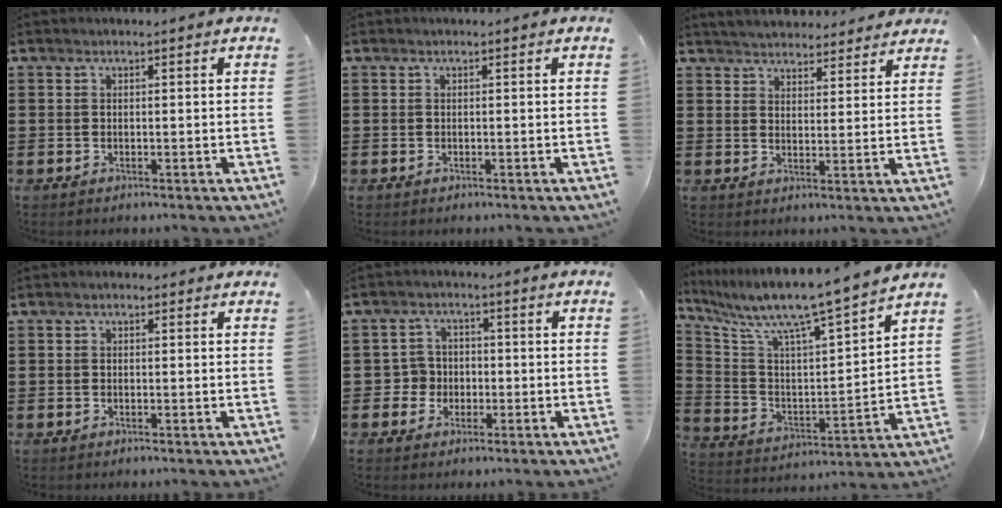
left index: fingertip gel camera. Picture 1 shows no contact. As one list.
[{"total": 0.0}, {"total": 3.8, "force": [3.7, 0.4, 0.2], "torque": [-0.018, -0.015, 0.067]}, {"total": 0.5, "force": [0.0, 0.5, 0.3], "torque": [-0.007, 0.004, -0.001]}, {"total": 3.6, "force": [-1.0, 3.4, 0.8], "torque": [-0.029, 0.005, -0.023]}, {"total": 8.5, "force": [7.3, -0.3, 4.3], "torque": [-0.116, -0.064, 0.113]}]